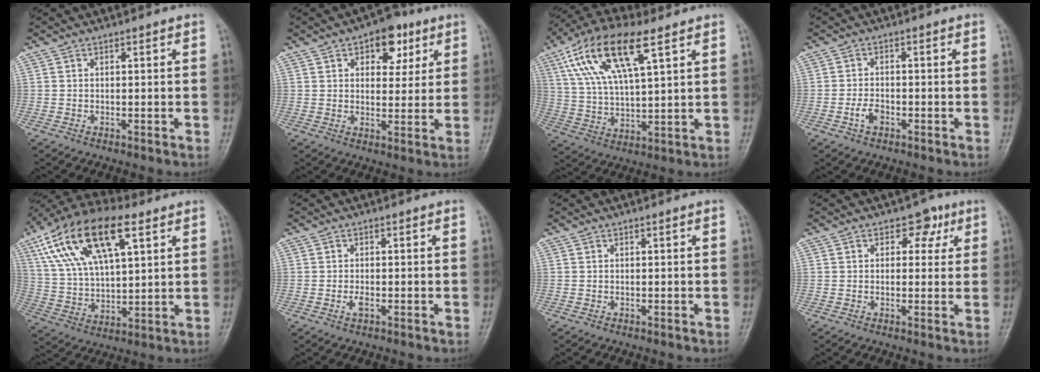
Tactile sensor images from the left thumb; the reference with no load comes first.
{"total": 8.7, "force": [4.2, 5.3, 5.5], "torque": [-0.036, -0.011, 0.052]}
{"total": 16.5, "force": [7.7, 5.9, 13.3], "torque": [-0.254, -0.003, 0.144]}
{"total": 2.9, "force": [-1.4, 1.8, 1.9], "torque": [-0.036, 0.012, -0.026]}
{"total": 20.7, "force": [9.6, 9.2, 15.9], "torque": [-0.287, -0.002, 0.175]}
{"total": 1.6, "force": [-0.6, 0.7, 1.3], "torque": [-0.025, -0.001, -0.012]}
{"total": 0.0}
{"total": 4.5, "force": [2.0, 3.2, 2.4], "torque": [-0.001, -0.003, 0.020]}